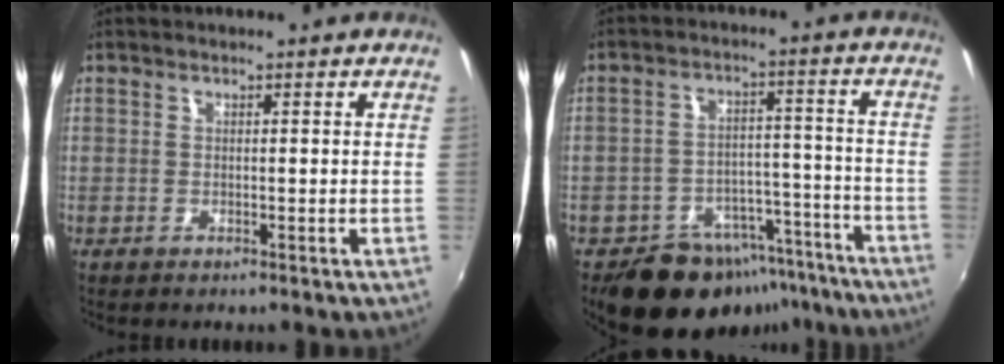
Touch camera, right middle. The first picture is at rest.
{"total": 15.1, "force": [-11.2, 8.6, 5.3], "torque": [-0.105, 0.033, -0.139]}